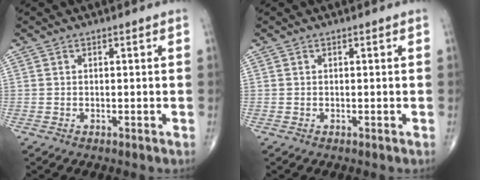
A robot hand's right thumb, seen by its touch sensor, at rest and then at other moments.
{"total": 0.0}